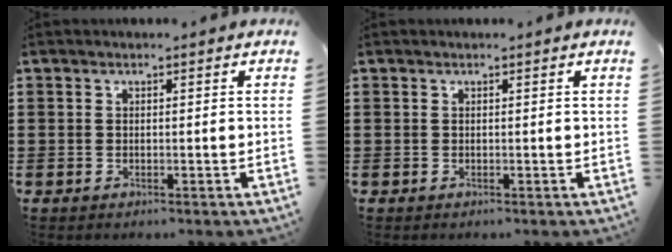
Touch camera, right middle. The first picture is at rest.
{"total": 0.0}